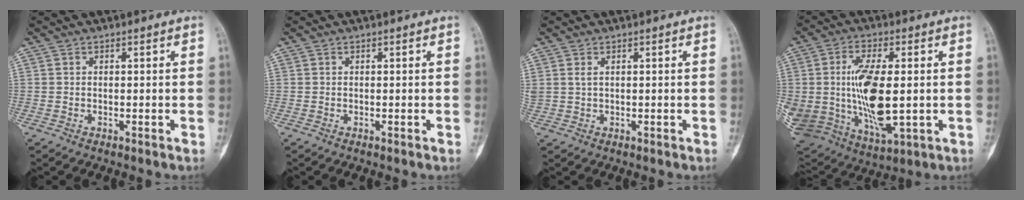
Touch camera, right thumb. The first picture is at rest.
{"total": 0.0}
{"total": 1.3, "force": [0.6, 0.6, 1.0], "torque": [-0.026, 0.005, 0.020]}
{"total": 22.9, "force": [0.2, 12.1, 19.5], "torque": [-0.414, -0.013, 0.027]}